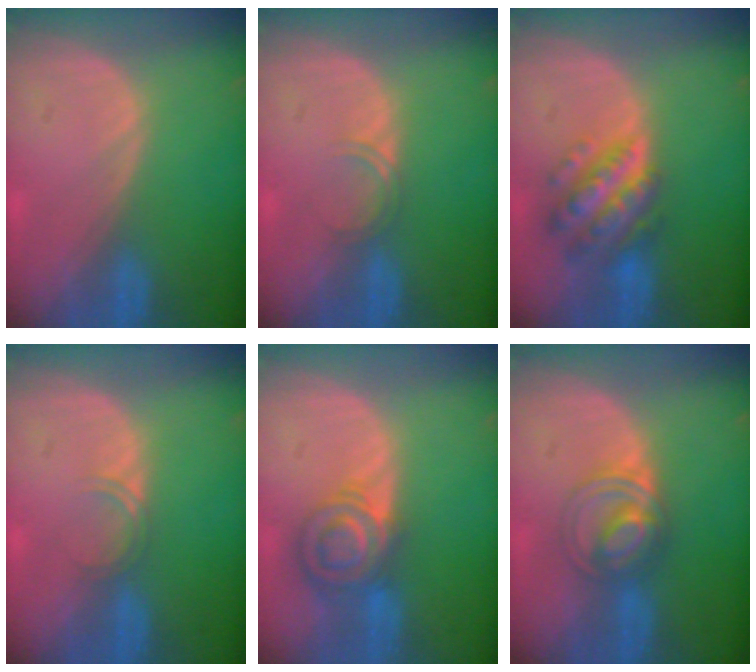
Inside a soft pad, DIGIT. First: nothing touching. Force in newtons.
{"total": 1.7, "press": 1.7, "slide": 0.3}
{"total": 7.7, "press": 7.7, "slide": 0.5}
{"total": 1.7, "press": 1.7, "slide": 0.3}
{"total": 7.0, "press": 6.4, "slide": 2.8}
{"total": 5.8, "press": 5.6, "slide": 1.6}